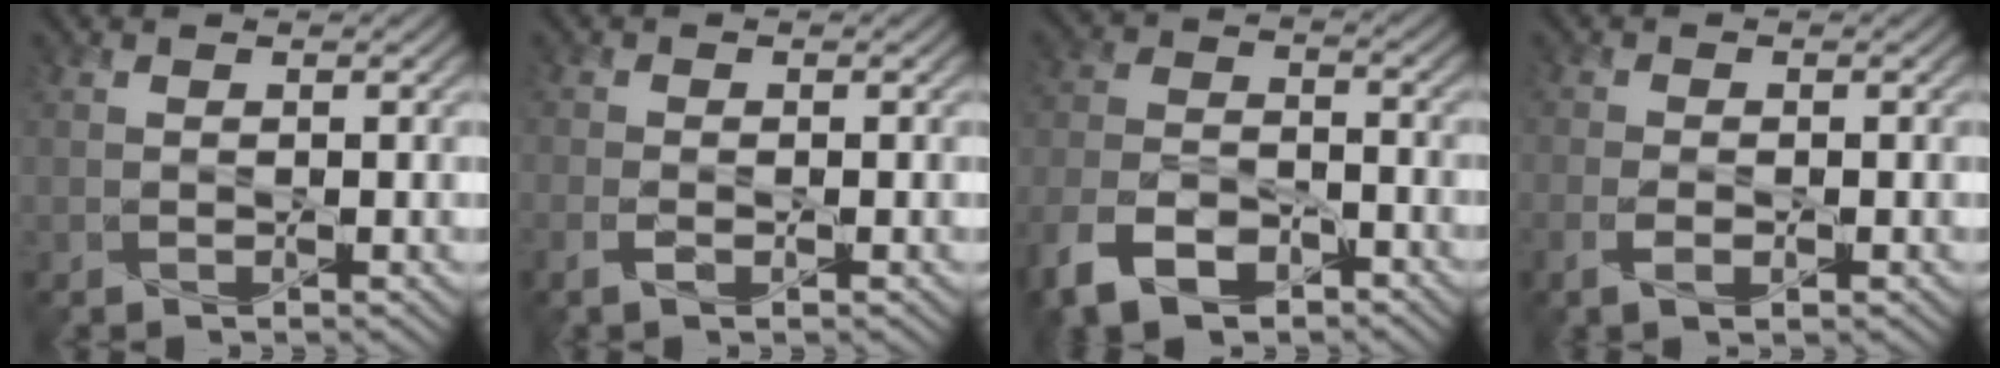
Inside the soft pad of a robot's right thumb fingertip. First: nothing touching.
{"total": 2.3, "force": [-1.1, 0.9, 1.8], "torque": [-0.043, -0.004, -0.025]}
{"total": 10.0, "force": [-6.5, 5.3, 5.4], "torque": [-0.127, -0.016, -0.134]}
{"total": 3.0, "force": [-1.3, 1.2, 2.4], "torque": [-0.055, -0.005, -0.027]}